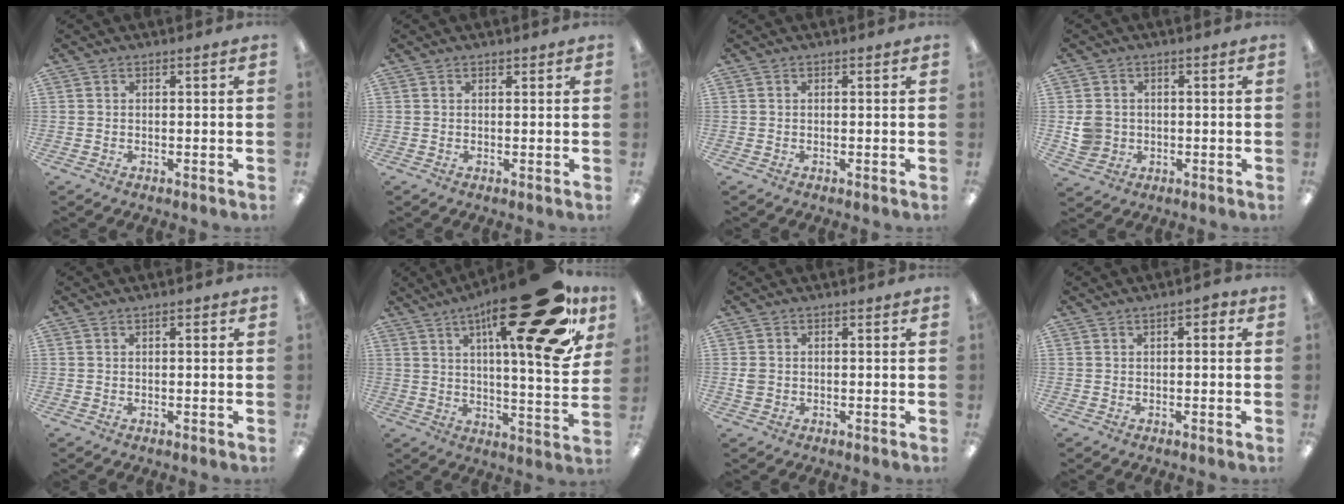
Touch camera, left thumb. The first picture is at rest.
{"total": 0.7, "force": [0.5, 0.4, 0.2], "torque": [0.004, -0.002, 0.009]}
{"total": 0.0}
{"total": 5.7, "force": [0.4, 5.5, 1.3], "torque": [-0.027, 0.006, 0.011]}
{"total": 1.0, "force": [0.5, 0.5, 0.7], "torque": [-0.015, 0.004, 0.009]}
{"total": 29.1, "force": [15.9, 7.4, 23.2], "torque": [-0.328, -0.089, 0.237]}
{"total": 2.1, "force": [-0.1, 1.9, 1.0], "torque": [-0.009, 0.001, -0.004]}
{"total": 2.2, "force": [0.8, 1.1, 1.7], "torque": [-0.027, 0.002, 0.012]}